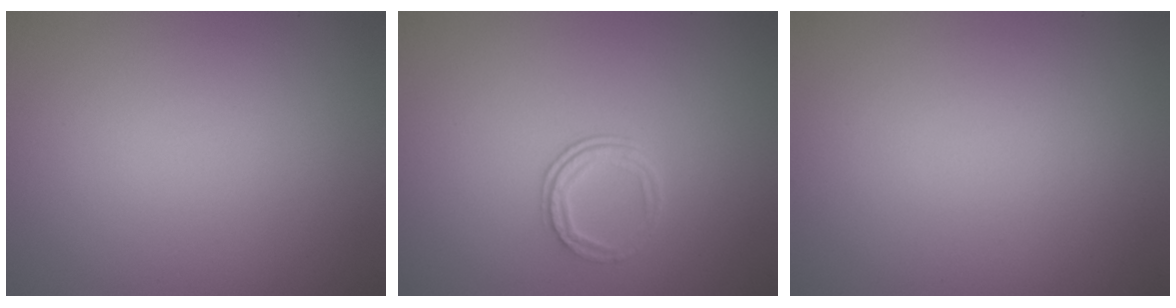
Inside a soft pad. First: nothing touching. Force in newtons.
{"total": 1.7, "press": 1.1, "slide": 1.4}
{"total": 0.0}